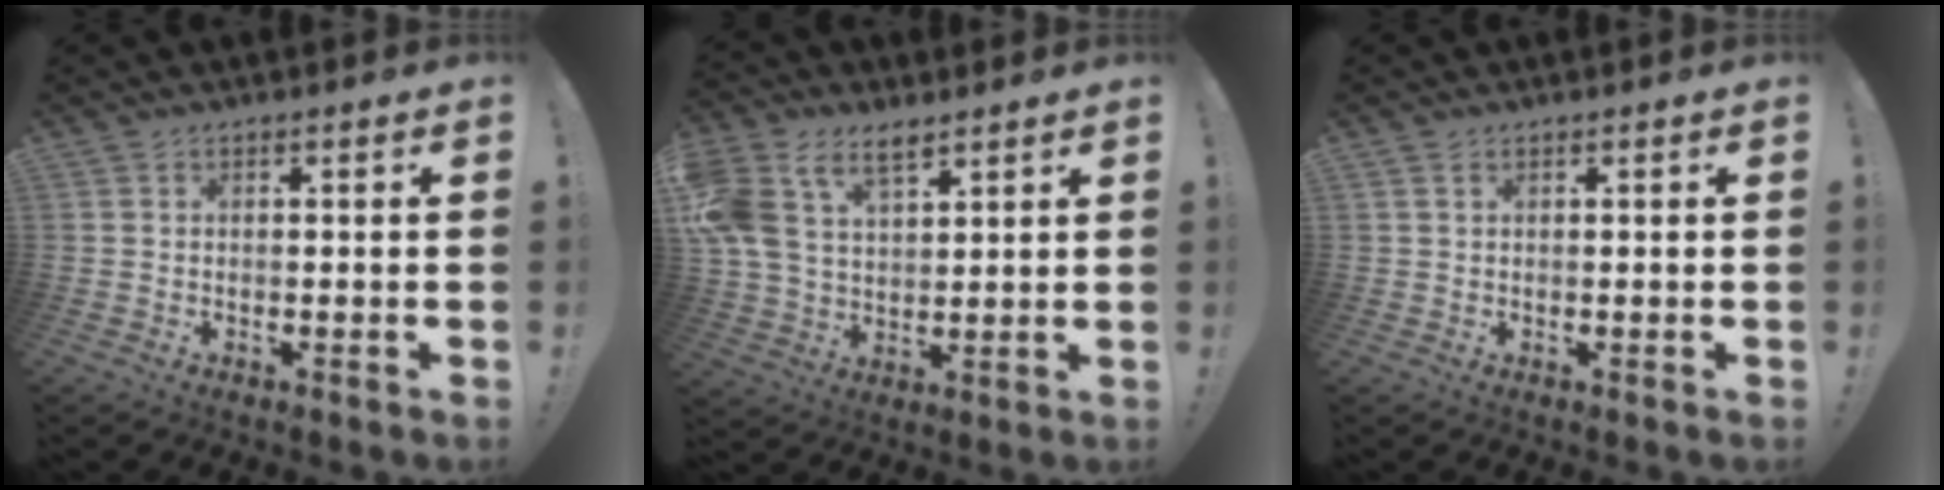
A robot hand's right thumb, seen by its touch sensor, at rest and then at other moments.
{"total": 13.6, "force": [7.5, 8.2, 7.8], "torque": [-0.164, -0.028, 0.145]}
{"total": 0.7, "force": [0.5, 0.4, 0.4], "torque": [-0.004, -0.001, 0.008]}